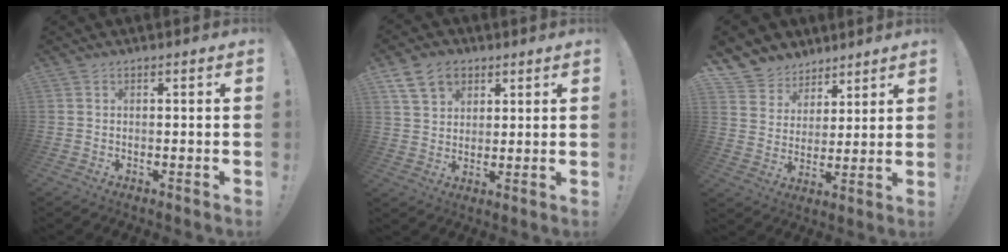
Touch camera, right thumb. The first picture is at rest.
{"total": 10.2, "force": [5.5, 7.5, 4.3], "torque": [-0.070, -0.017, 0.110]}
{"total": 8.3, "force": [5.7, 6.1, 0.4], "torque": [-0.018, -0.052, 0.117]}